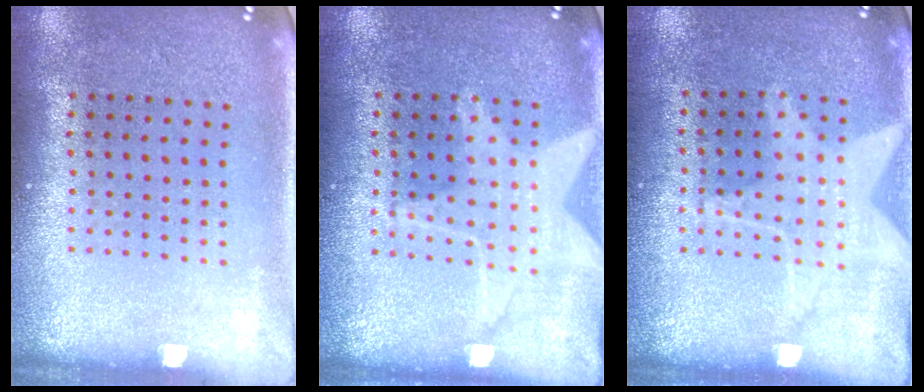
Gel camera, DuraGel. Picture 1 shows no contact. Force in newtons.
{"total": 1.2, "press": 1.2, "slide": 0.3}
{"total": 1.0, "press": 0.9, "slide": 0.4}